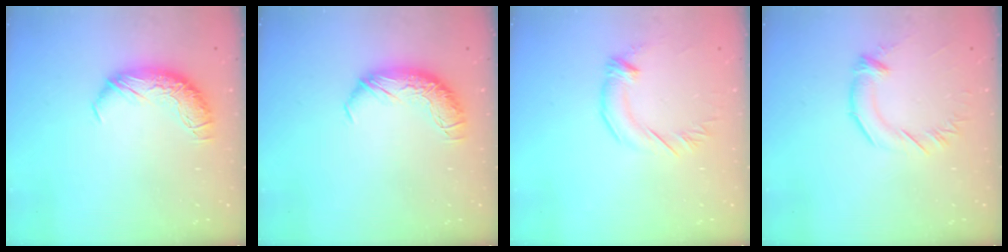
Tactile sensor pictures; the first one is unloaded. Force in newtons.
{"total": 0.0}
{"total": 2.1, "press": 2.0, "slide": 0.5}
{"total": 2.0, "press": 1.9, "slide": 0.7}